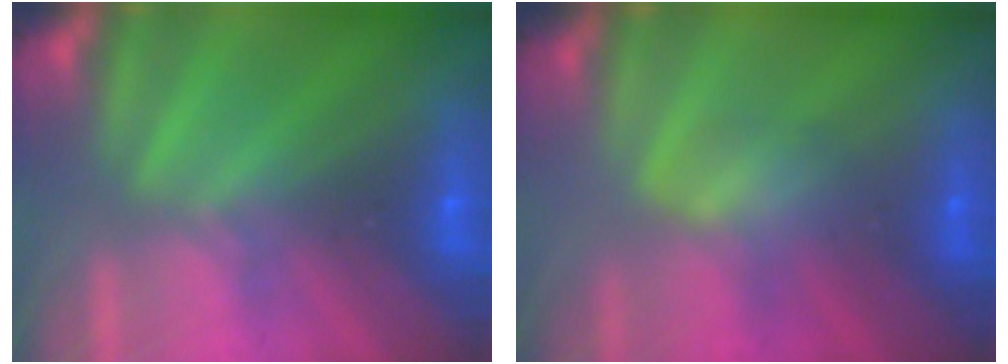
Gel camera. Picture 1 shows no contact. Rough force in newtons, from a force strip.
{"total": 2.8}